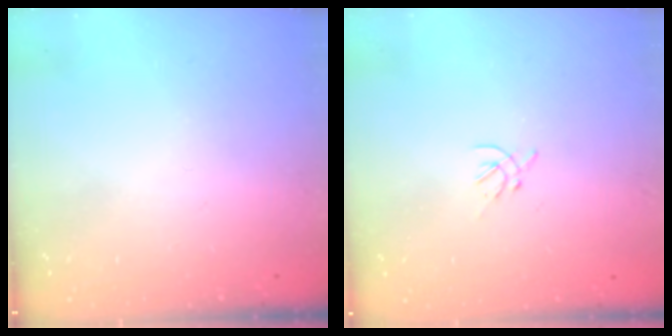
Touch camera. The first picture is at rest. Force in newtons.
{"total": 1.2, "press": 1.1, "slide": 0.5}